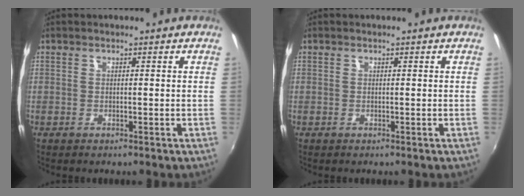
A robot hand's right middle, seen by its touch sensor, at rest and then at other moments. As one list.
[{"total": 0.0}]